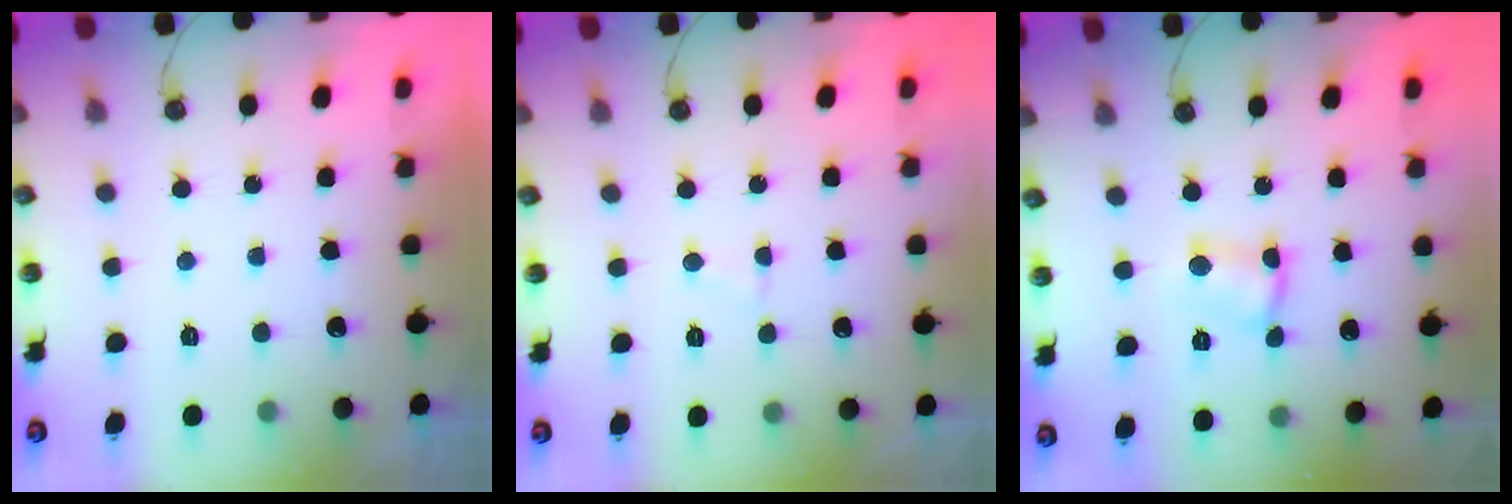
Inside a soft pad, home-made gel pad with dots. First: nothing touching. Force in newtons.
{"total": 1.8, "press": 1.8, "slide": 0.1}
{"total": 2.9, "press": 2.9, "slide": 0.2}